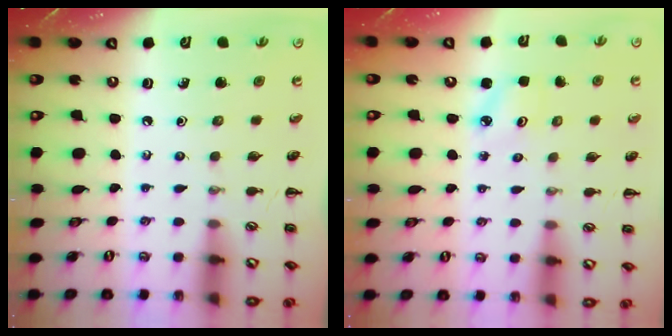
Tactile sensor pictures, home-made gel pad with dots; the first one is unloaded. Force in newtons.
{"total": 2.5, "press": 2.4, "slide": 0.6}